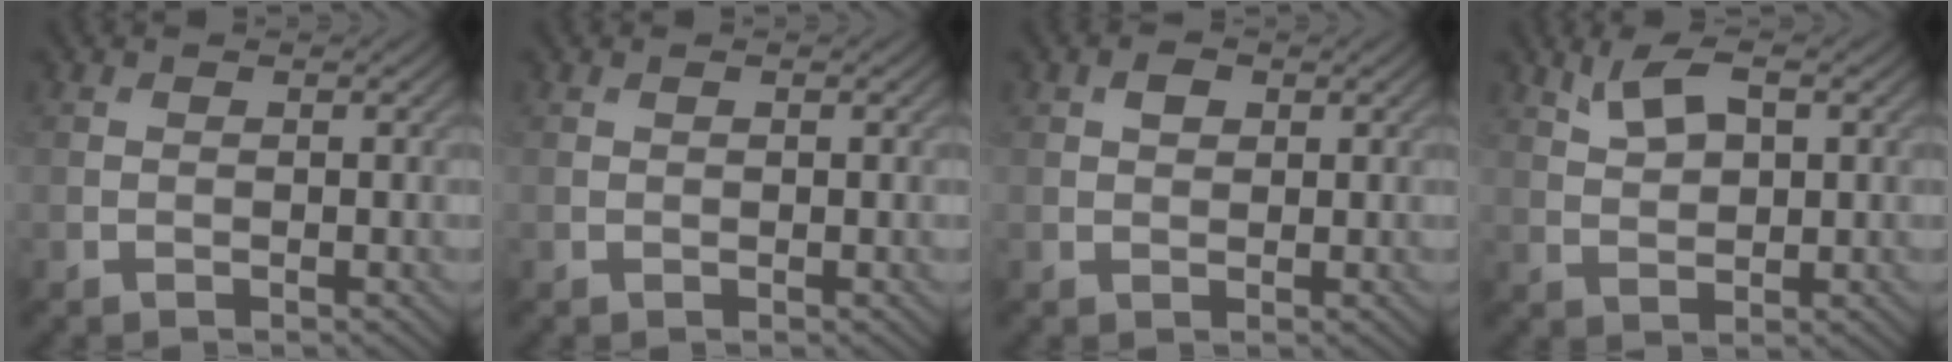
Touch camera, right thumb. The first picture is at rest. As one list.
[{"total": 0.0}, {"total": 1.5, "force": [0.7, 1.0, 0.9], "torque": [-0.015, 0.002, 0.010]}, {"total": 4.7, "force": [2.4, 2.0, 3.5], "torque": [-0.082, 0.005, 0.049]}]